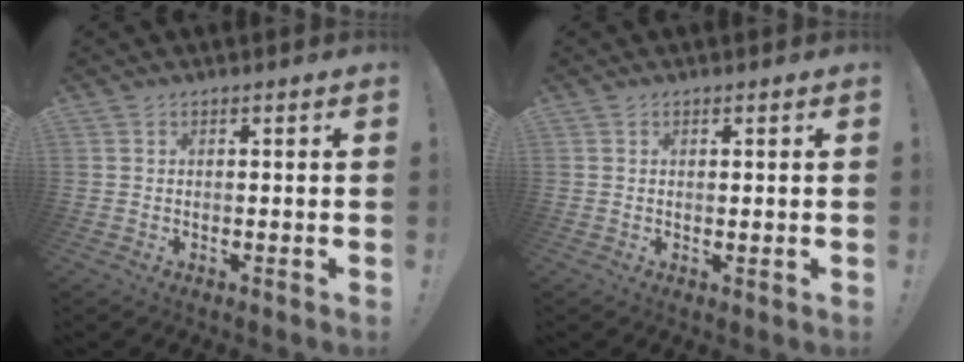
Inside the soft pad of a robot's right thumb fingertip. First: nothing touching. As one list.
[{"total": 0.8, "force": [0.5, 0.2, 0.5], "torque": [-0.008, 0.000, 0.009]}]